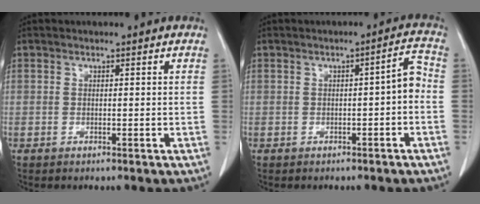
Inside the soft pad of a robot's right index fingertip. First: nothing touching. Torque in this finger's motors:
{"motor_torque": [0.32, -0.23, 0.15, 0.04]}